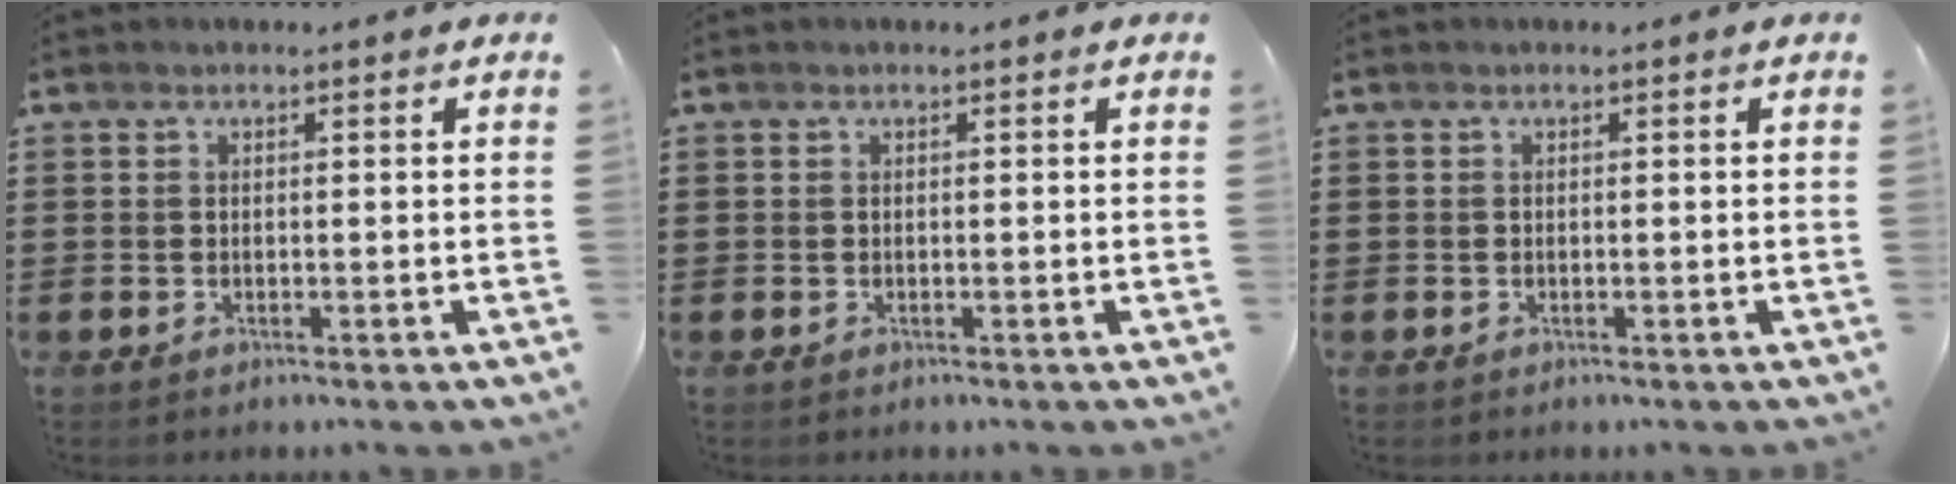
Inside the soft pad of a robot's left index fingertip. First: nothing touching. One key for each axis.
{"total": 0.0}
{"total": 0.0}